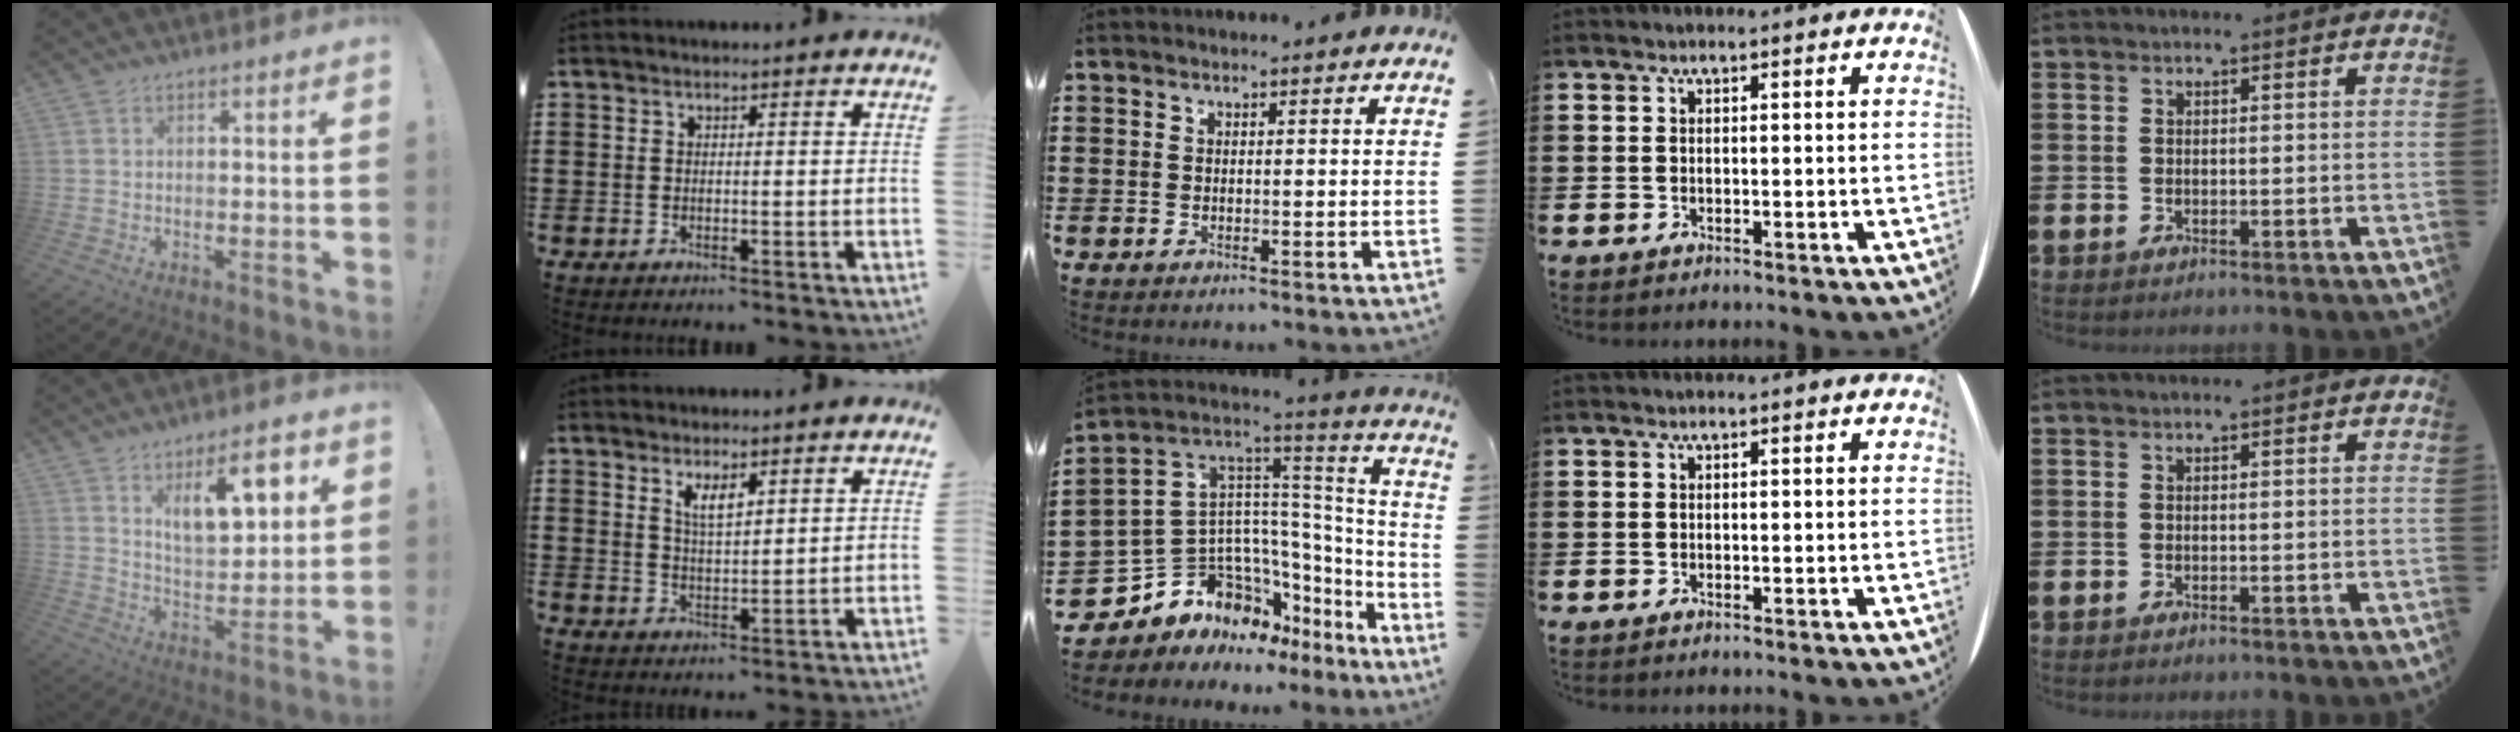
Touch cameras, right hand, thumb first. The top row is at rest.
{"thumb": {"total": 13.3, "force": [6.7, 5.7, 10.0], "torque": [-0.139, -0.021, 0.110]}, "index": {"total": 3.6, "force": [2.3, 1.3, 2.5], "torque": [-0.045, 0.001, 0.039]}, "middle": {"total": 10.2, "force": [-5.2, 7.7, 4.2], "torque": [-0.132, -0.026, -0.102]}}